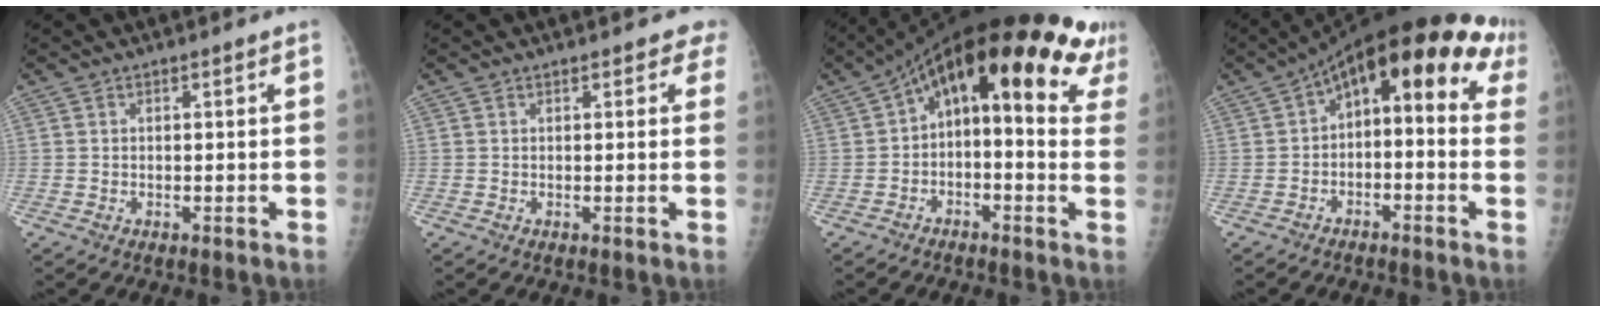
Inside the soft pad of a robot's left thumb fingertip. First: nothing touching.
{"total": 2.1, "force": [1.4, 1.2, 0.9], "torque": [0.017, -0.003, 0.005]}
{"total": 19.5, "force": [7.0, 8.2, 16.3], "torque": [-0.210, 0.043, 0.087]}
{"total": 14.0, "force": [2.9, 6.9, 11.9], "torque": [-0.126, 0.054, 0.025]}